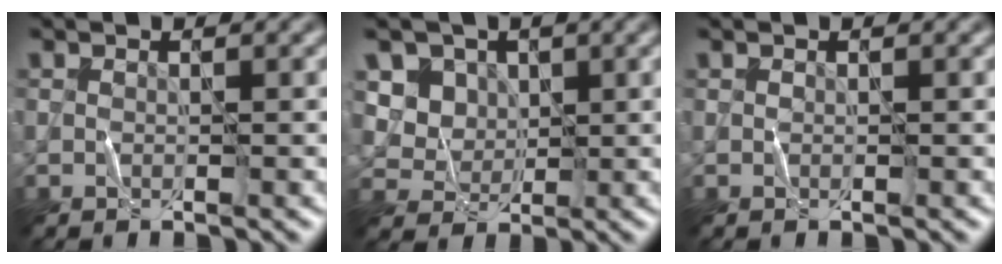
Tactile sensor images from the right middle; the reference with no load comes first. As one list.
[{"total": 6.4, "force": [2.8, 5.1, 2.6], "torque": [-0.058, 0.002, 0.051]}, {"total": 0.0}]